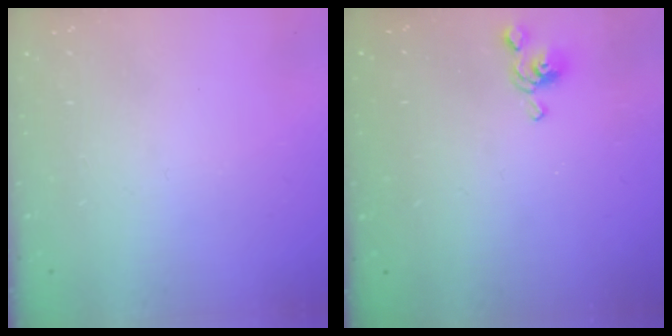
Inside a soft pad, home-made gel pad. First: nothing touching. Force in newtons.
{"total": 4.7, "press": 4.7, "slide": 0.5}